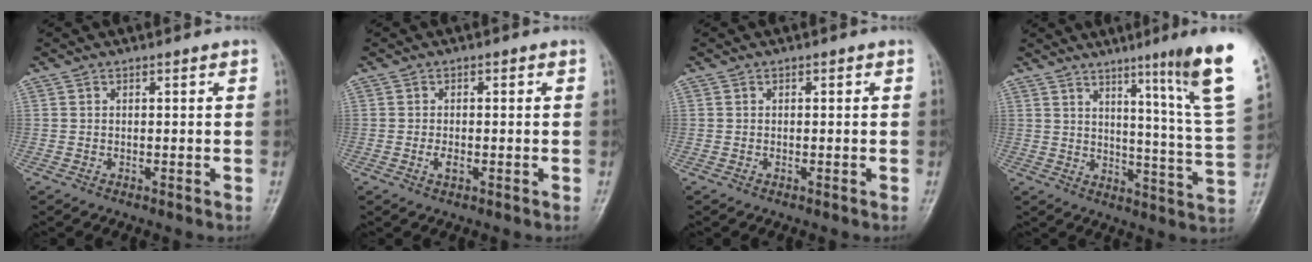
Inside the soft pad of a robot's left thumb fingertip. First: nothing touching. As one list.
[{"total": 2.0, "force": [-0.6, 1.1, 1.5], "torque": [-0.024, 0.001, -0.013]}, {"total": 0.0}, {"total": 17.7, "force": [10.2, -0.1, 14.5], "torque": [-0.177, -0.065, 0.136]}]